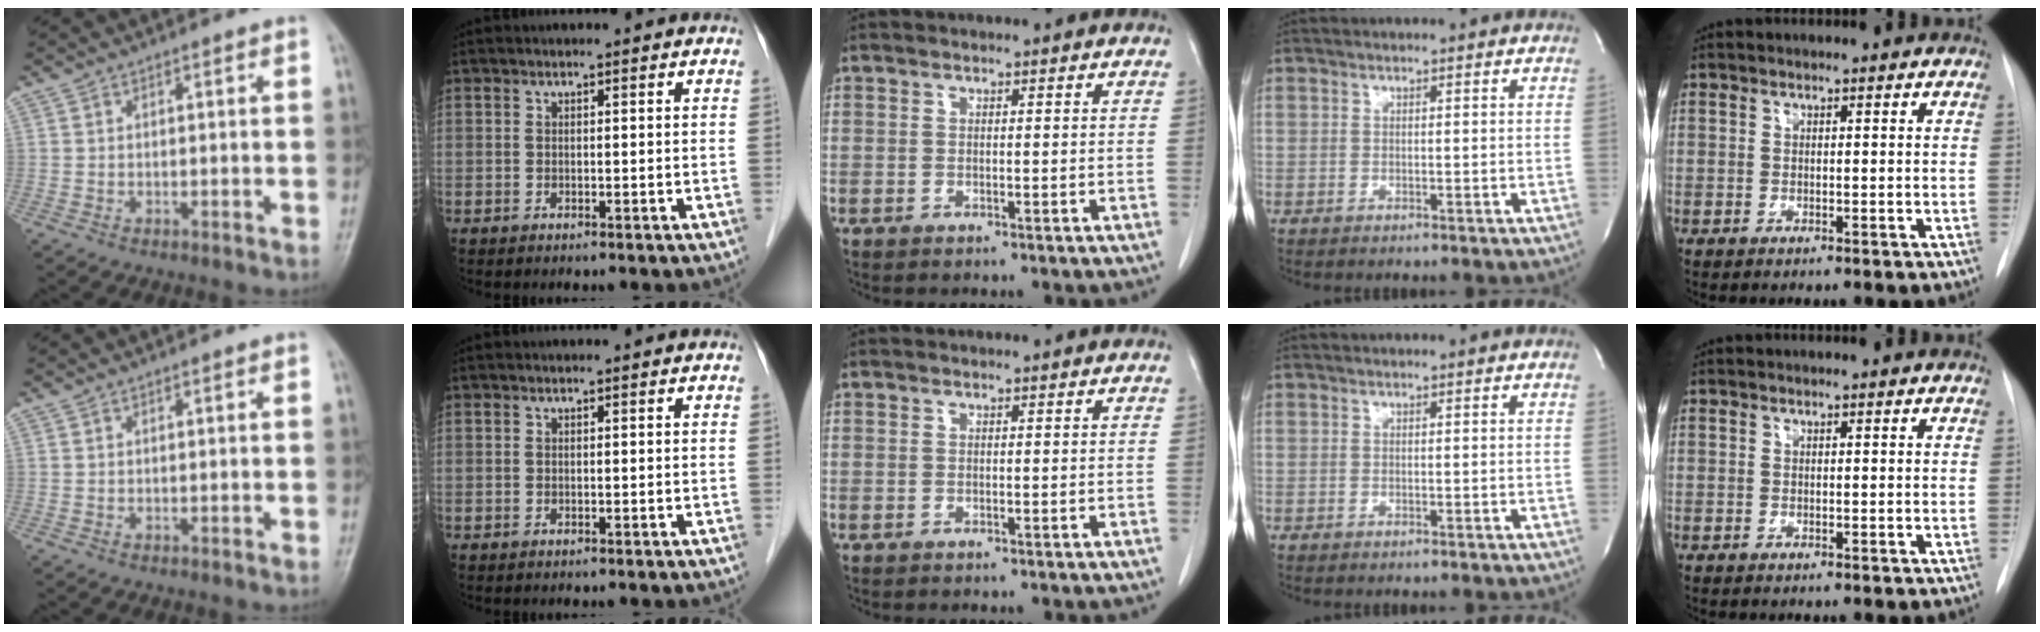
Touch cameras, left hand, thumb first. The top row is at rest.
{}